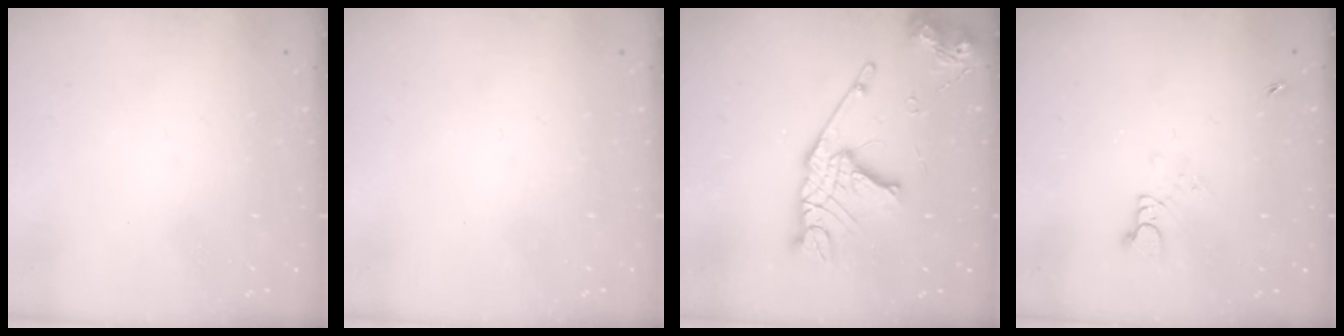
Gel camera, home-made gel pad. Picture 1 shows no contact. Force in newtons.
{"total": 0.0}
{"total": 22.2, "press": 22.1, "slide": 1.9}
{"total": 3.5, "press": 3.5, "slide": 0.3}